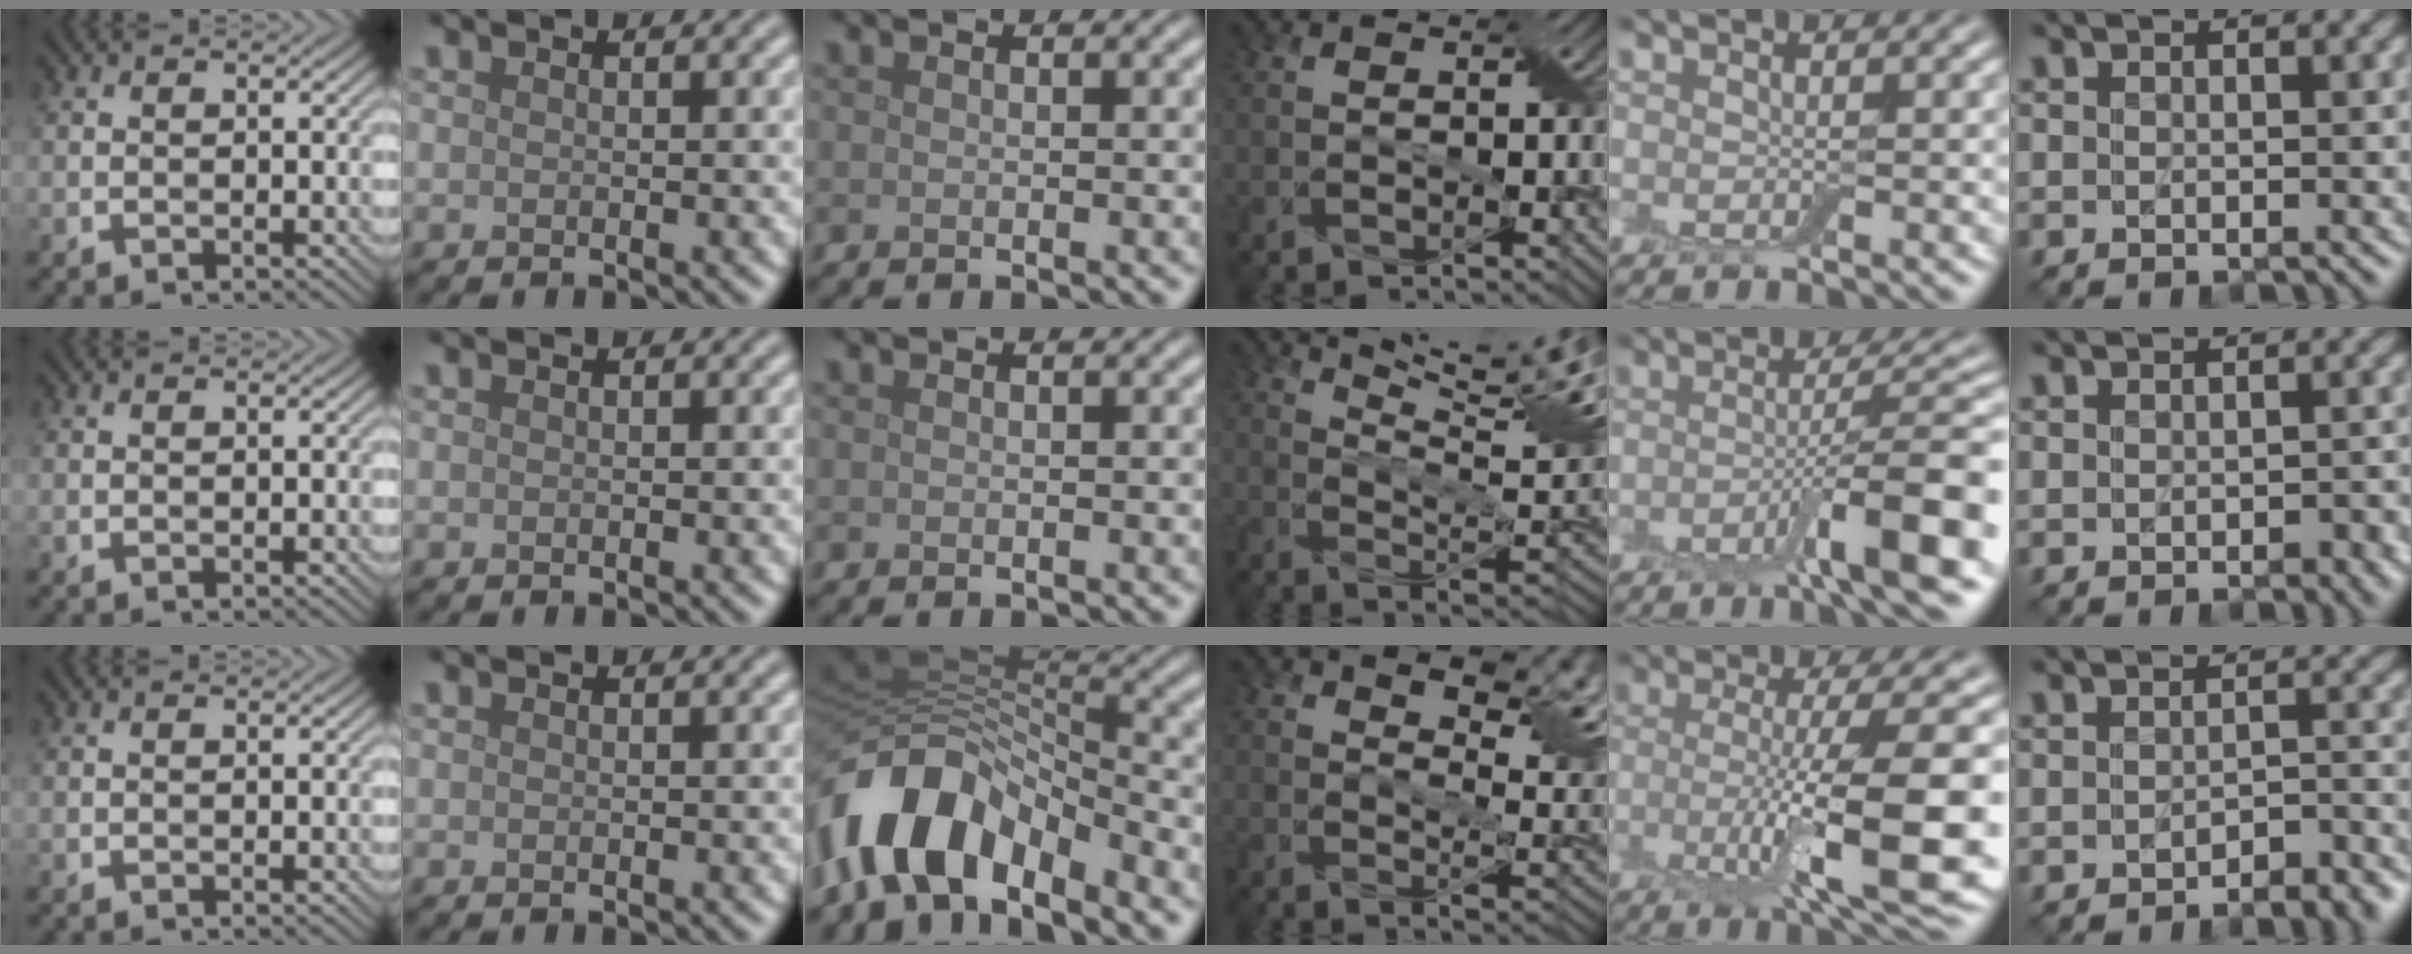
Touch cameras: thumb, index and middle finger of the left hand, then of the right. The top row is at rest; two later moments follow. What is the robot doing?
{"motion": "wrap", "object": "cling film"}